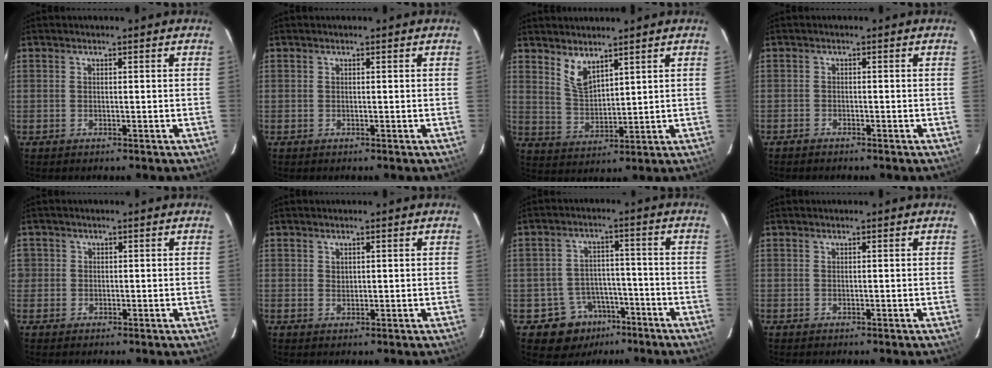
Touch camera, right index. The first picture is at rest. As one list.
[{"total": 0.0}, {"total": 5.5, "force": [4.1, 2.0, 3.1], "torque": [-0.058, -0.006, 0.085]}, {"total": 1.0, "force": [-1.0, 0.3, 0.0], "torque": [-0.013, 0.003, -0.020]}, {"total": 1.9, "force": [0.0, 1.9, 0.0], "torque": [0.010, 0.012, 0.002]}, {"total": 1.2, "force": [1.0, 0.6, 0.3], "torque": [-0.002, 0.002, 0.018]}, {"total": 8.6, "force": [-5.2, 6.7, 1.2], "torque": [-0.031, 0.033, -0.065]}, {"total": 0.0}]